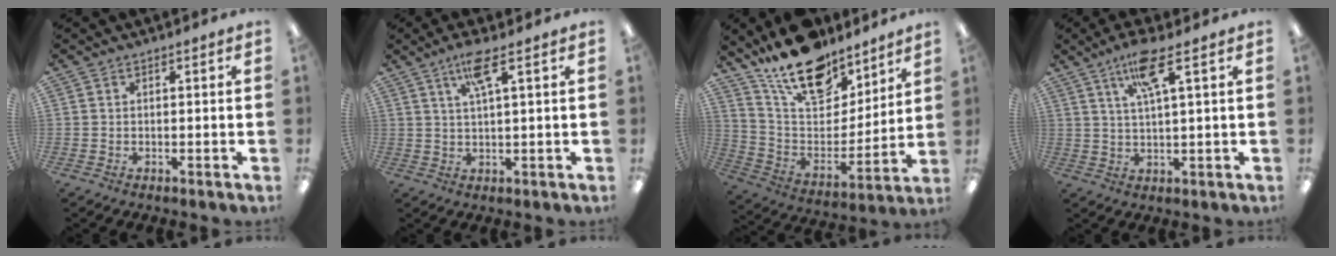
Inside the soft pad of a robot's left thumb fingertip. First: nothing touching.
{"total": 6.4, "force": [3.5, 1.1, 5.3], "torque": [-0.106, 0.004, 0.056]}
{"total": 20.2, "force": [15.7, 9.2, 8.8], "torque": [-0.166, -0.102, 0.280]}
{"total": 8.7, "force": [4.7, 1.6, 7.1], "torque": [-0.135, 0.001, 0.076]}